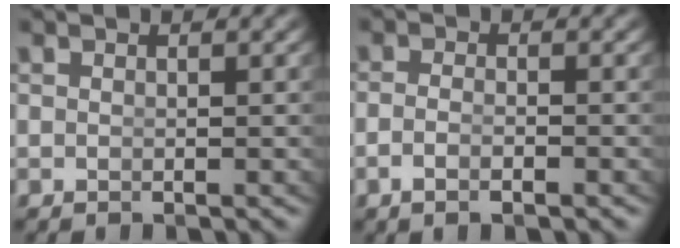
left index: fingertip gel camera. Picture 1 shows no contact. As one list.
[{"total": 2.0, "force": [-1.5, 0.3, 1.3], "torque": [-0.031, -0.011, -0.020]}]